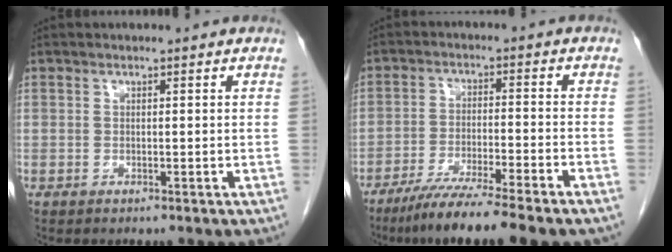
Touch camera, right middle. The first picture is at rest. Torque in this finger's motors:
{"motor_torque": [1.09, -1.05, 0.68, 0.14]}